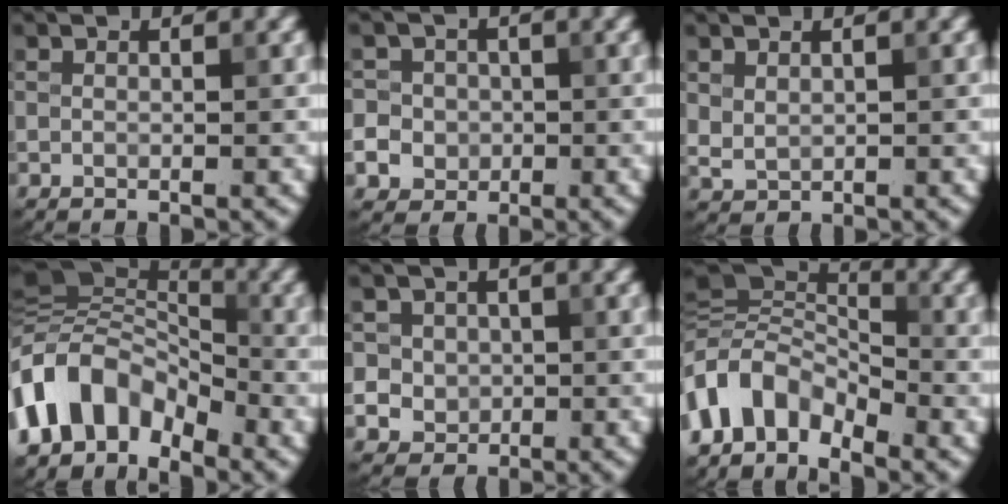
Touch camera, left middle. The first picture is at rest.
{"total": 8.3, "force": [-1.4, 7.9, 2.0], "torque": [-0.057, 0.005, -0.041]}
{"total": 1.3, "force": [0.7, 0.8, 0.7], "torque": [-0.015, -0.002, 0.020]}
{"total": 8.2, "force": [-4.8, 4.7, 4.7], "torque": [-0.073, 0.013, -0.105]}
{"total": 5.0, "force": [0.8, 4.7, 1.6], "torque": [-0.032, 0.026, 0.003]}
{"total": 6.7, "force": [-4.1, 3.6, 3.8], "torque": [-0.062, 0.010, -0.091]}